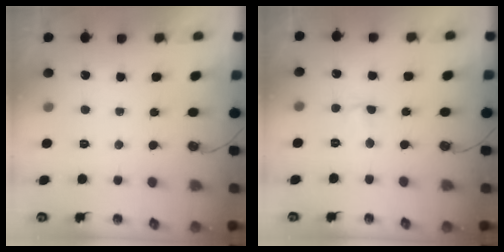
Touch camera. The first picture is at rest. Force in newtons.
{"total": 2.2, "press": 2.1, "slide": 0.5}